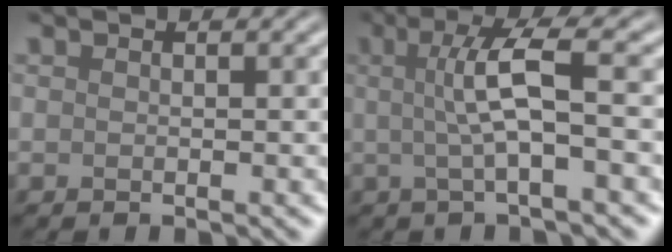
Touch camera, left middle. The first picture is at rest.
{"total": 4.8, "force": [0.3, 0.7, 4.7], "torque": [-0.089, 0.011, 0.010]}